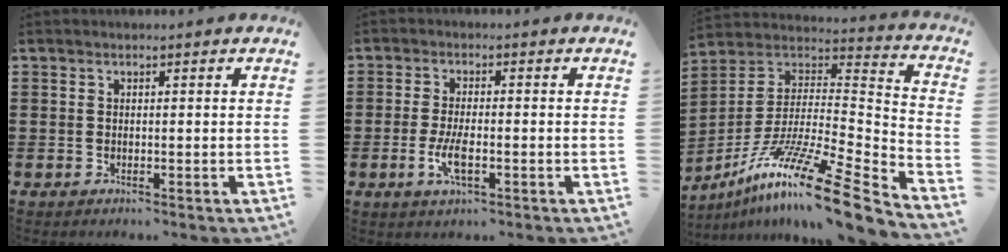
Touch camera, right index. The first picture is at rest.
{"total": 4.5, "force": [-1.5, 1.3, 4.0], "torque": [-0.085, -0.004, -0.031]}
{"total": 15.6, "force": [-11.4, 0.8, 10.7], "torque": [-0.198, 0.017, -0.213]}